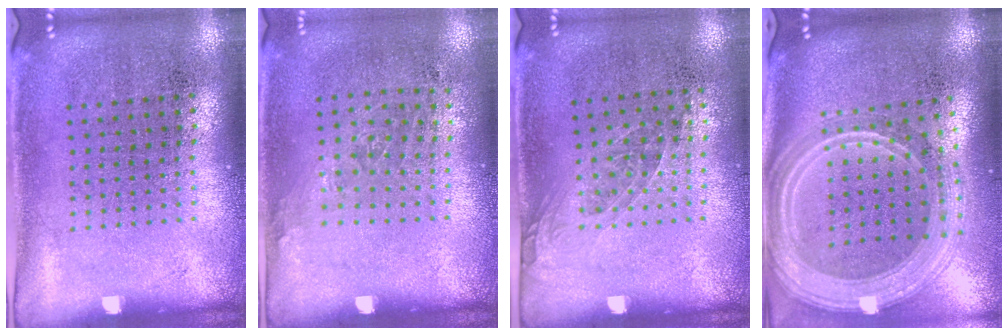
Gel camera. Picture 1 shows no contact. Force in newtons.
{"total": 0.9, "press": 0.7, "slide": 0.6}
{"total": 1.0, "press": 0.7, "slide": 0.7}
{"total": 3.0, "press": 2.4, "slide": 1.8}